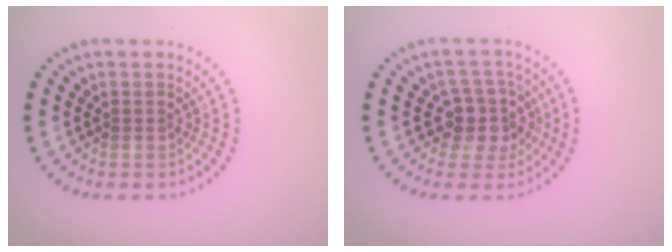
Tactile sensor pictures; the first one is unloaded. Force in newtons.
{"total": 3.2, "press": 2.7, "slide": 1.7}